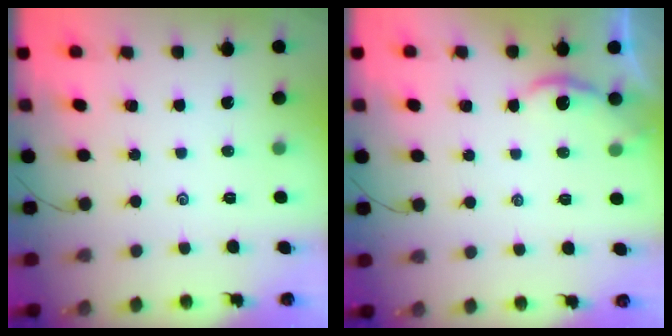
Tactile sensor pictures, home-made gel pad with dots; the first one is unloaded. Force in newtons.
{"total": 2.9, "press": 2.9, "slide": 0.1}